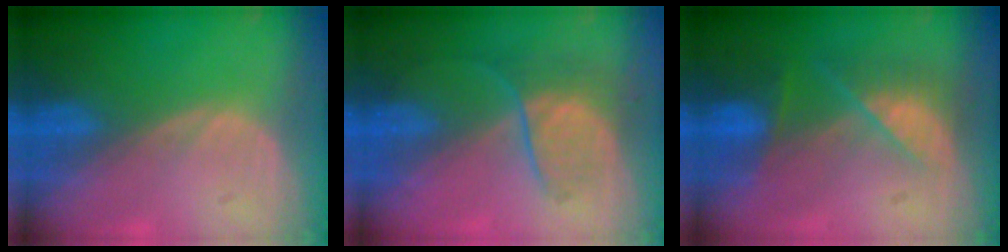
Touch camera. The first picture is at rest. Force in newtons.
{"total": 6.3, "press": 5.8, "slide": 2.3}
{"total": 7.2, "press": 6.5, "slide": 3.2}